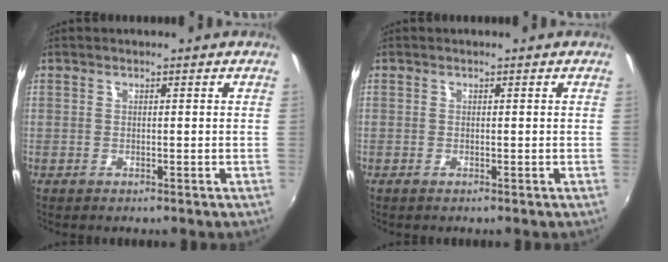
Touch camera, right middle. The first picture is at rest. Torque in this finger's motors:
{"motor_torque": [-0.05, -0.05, 0.00, 0.00]}